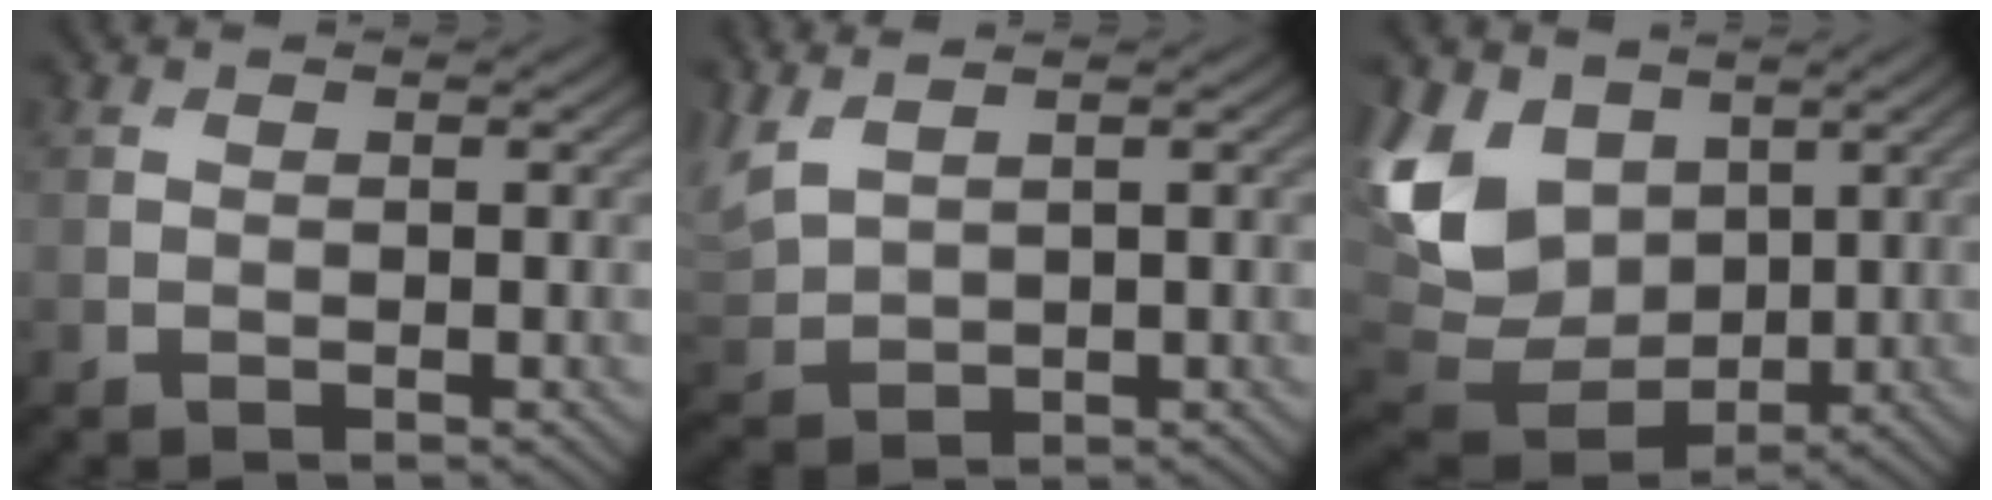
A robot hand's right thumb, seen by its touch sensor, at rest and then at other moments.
{"total": 4.1, "force": [2.8, 1.5, 2.6], "torque": [-0.084, 0.009, 0.061]}
{"total": 13.0, "force": [3.4, 9.7, 7.9], "torque": [-0.234, 0.001, 0.071]}